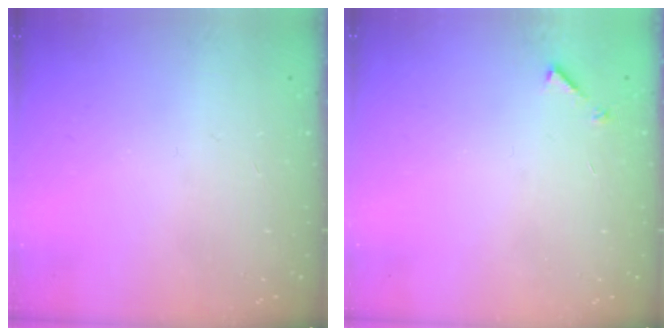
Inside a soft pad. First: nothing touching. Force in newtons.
{"total": 5.0, "press": 4.9, "slide": 0.5}